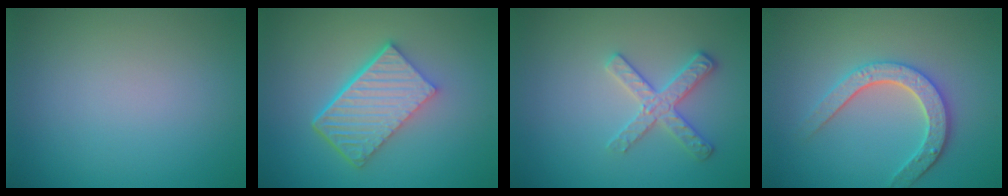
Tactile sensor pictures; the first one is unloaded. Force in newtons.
{"total": 6.7, "press": 4.5, "slide": 5.0}
{"total": 2.7, "press": 2.6, "slide": 0.5}
{"total": 3.8, "press": 3.4, "slide": 1.8}